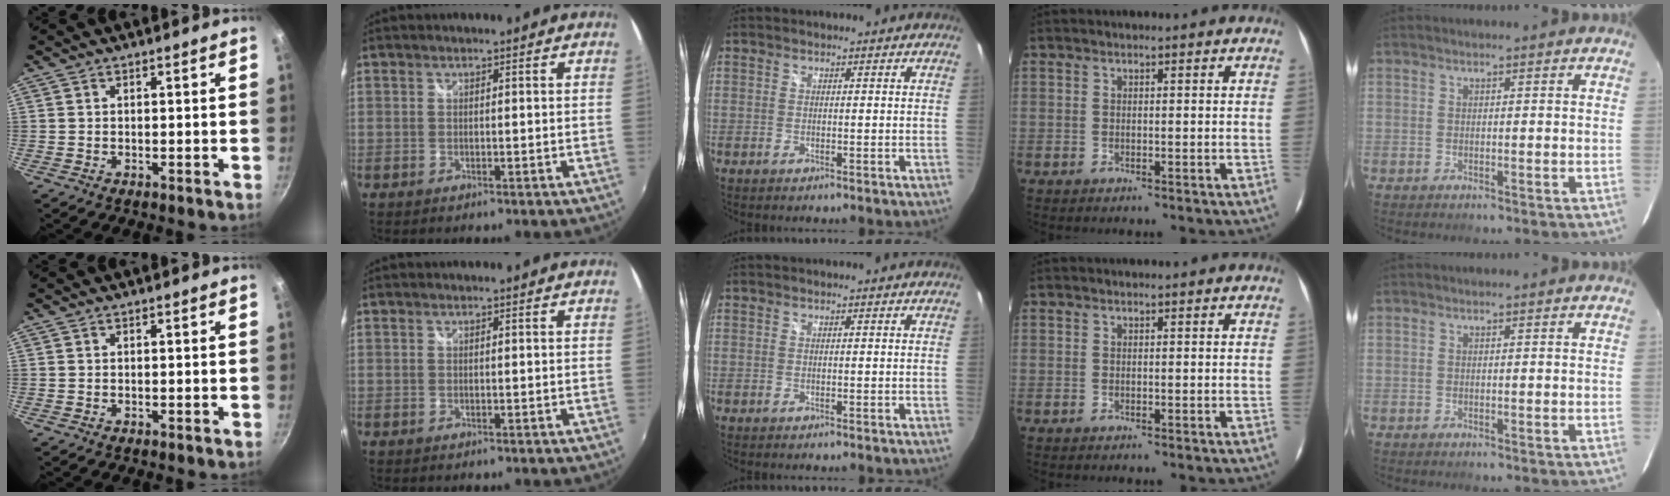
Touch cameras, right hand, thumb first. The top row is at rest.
{}